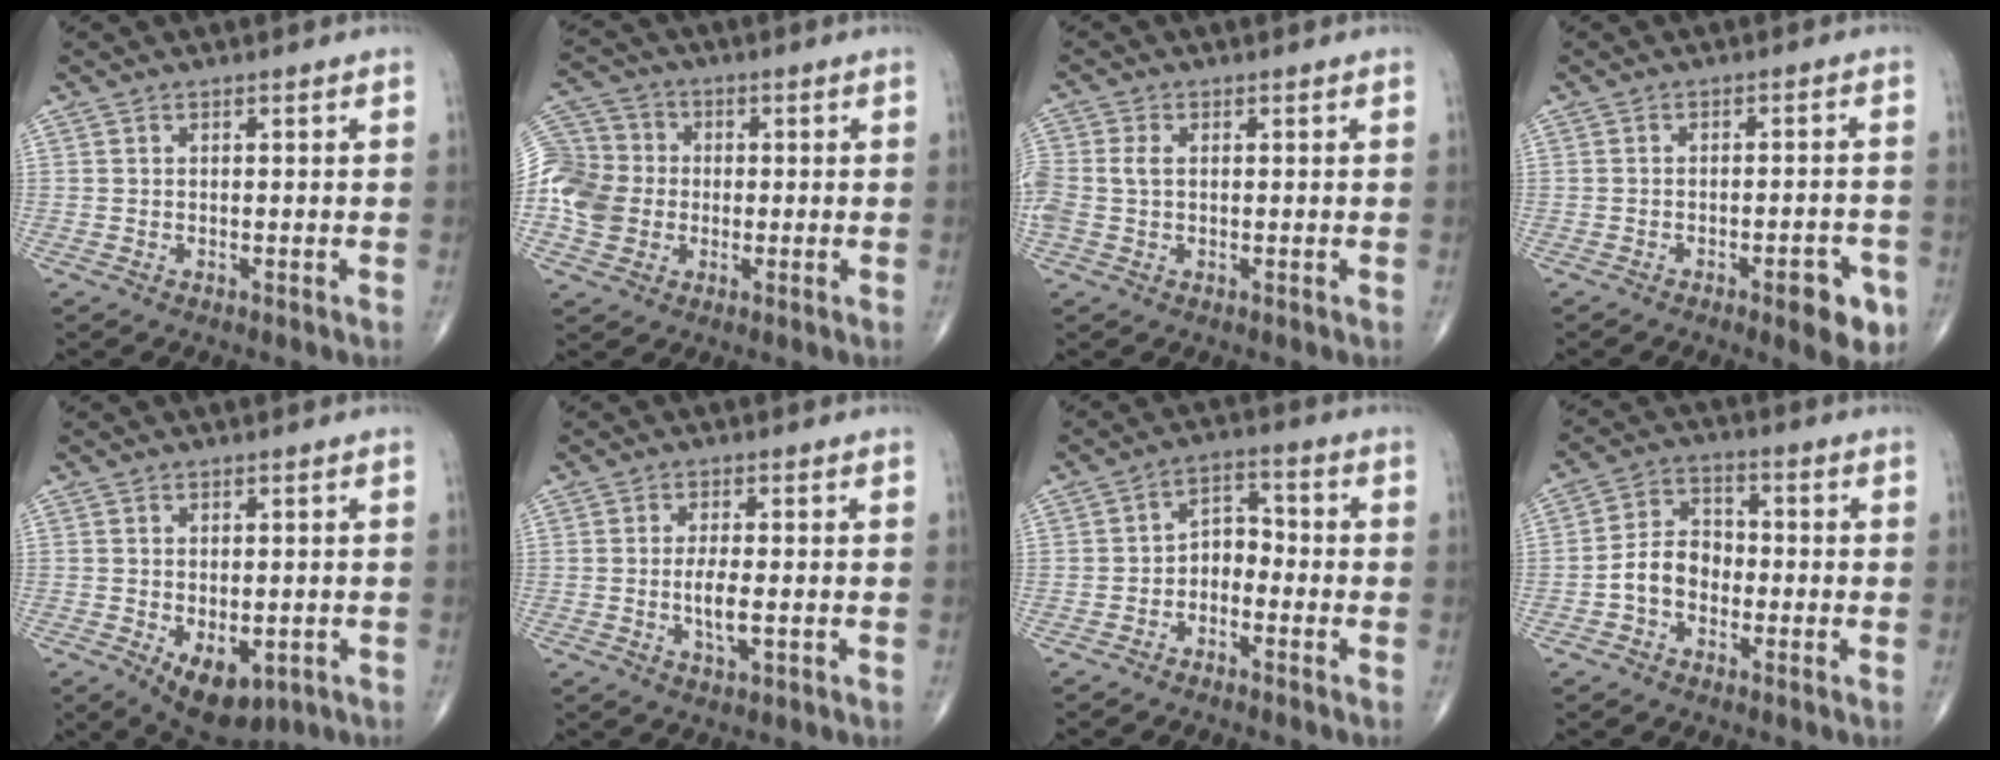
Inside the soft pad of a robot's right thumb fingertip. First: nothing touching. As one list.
[{"total": 12.4, "force": [-1.8, 10.8, 5.9], "torque": [-0.120, 0.023, -0.038]}, {"total": 4.1, "force": [0.1, 2.8, 3.1], "torque": [-0.091, 0.010, 0.000]}, {"total": 7.3, "force": [-3.7, 2.4, 5.9], "torque": [-0.055, 0.015, -0.043]}, {"total": 8.3, "force": [-2.9, 4.7, 6.2], "torque": [-0.077, -0.007, -0.030]}, {"total": 4.2, "force": [-0.7, 1.3, 3.9], "torque": [-0.076, -0.007, -0.014]}, {"total": 5.0, "force": [-2.3, 3.4, 2.9], "torque": [-0.030, 0.036, -0.053]}, {"total": 7.1, "force": [-2.1, 5.2, 4.2], "torque": [-0.057, 0.031, -0.052]}]